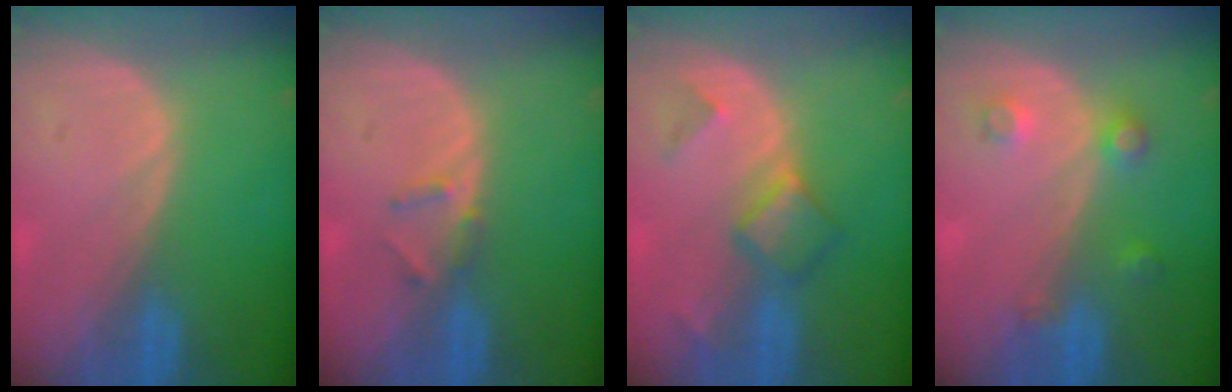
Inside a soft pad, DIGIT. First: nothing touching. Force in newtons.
{"total": 1.9, "press": 1.7, "slide": 0.9}
{"total": 4.9, "press": 4.8, "slide": 0.9}
{"total": 3.5, "press": 3.1, "slide": 1.5}